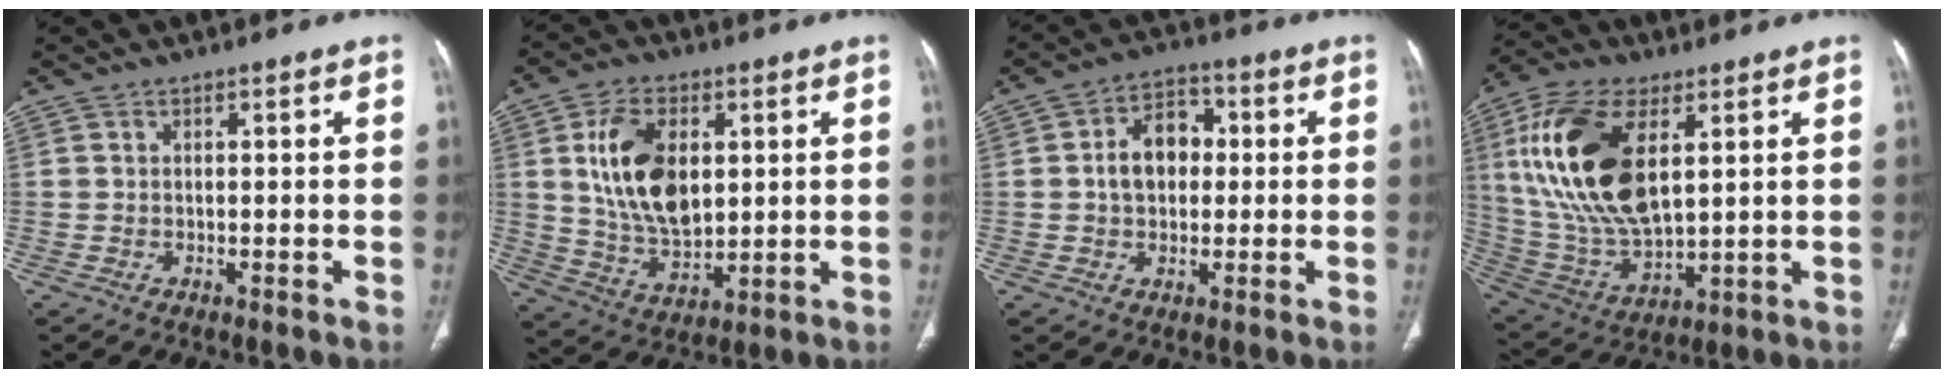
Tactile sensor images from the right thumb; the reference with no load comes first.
{"total": 15.0, "force": [3.2, 8.9, 11.6], "torque": [-0.188, -0.014, 0.066]}
{"total": 8.6, "force": [0.6, 6.2, 5.9], "torque": [-0.075, 0.022, 0.004]}
{"total": 21.4, "force": [5.9, 10.6, 17.6], "torque": [-0.352, -0.017, 0.115]}